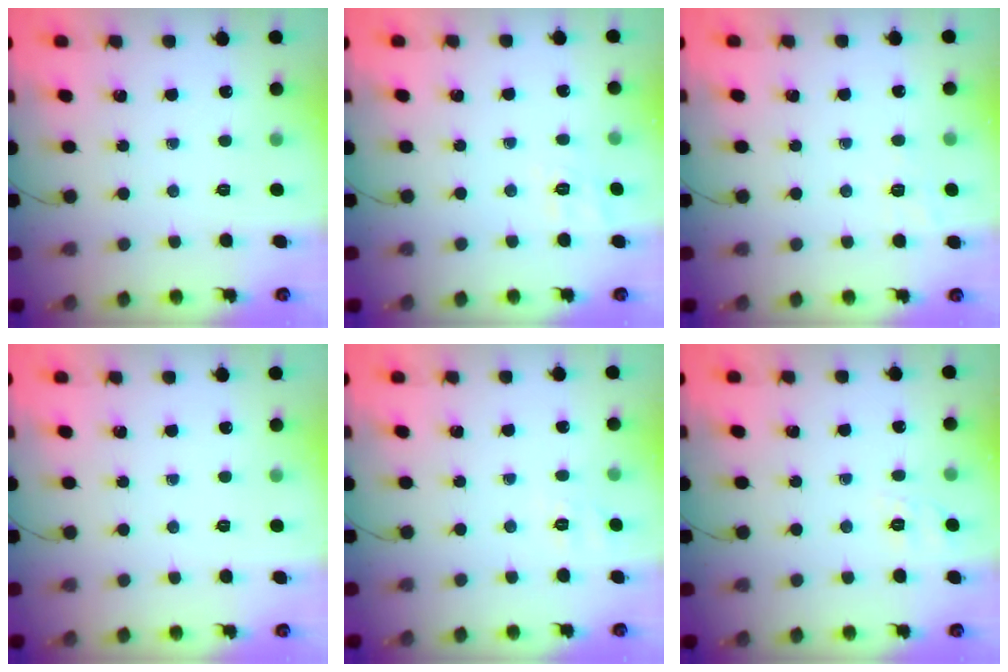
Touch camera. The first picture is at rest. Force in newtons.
{"total": 2.0, "press": 0.4, "slide": 2.0}
{"total": 1.9, "press": 0.0, "slide": 1.9}
{"total": 0.0}
{"total": 3.2, "press": 2.7, "slide": 1.8}
{"total": 1.6, "press": 0.0, "slide": 1.6}